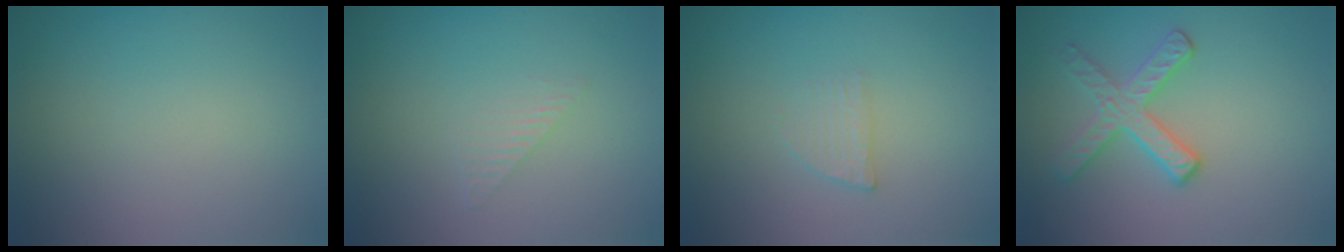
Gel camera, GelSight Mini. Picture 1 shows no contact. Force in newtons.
{"total": 1.0, "press": 1.0, "slide": 0.0}
{"total": 1.2, "press": 1.2, "slide": 0.3}
{"total": 2.8, "press": 2.7, "slide": 0.6}